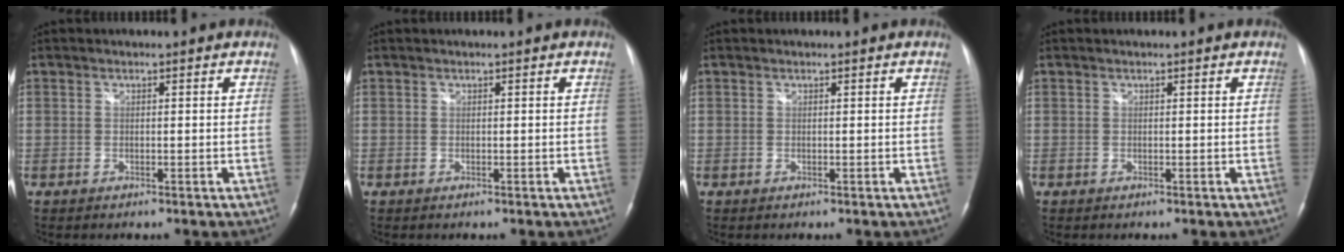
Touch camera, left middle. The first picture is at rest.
{"total": 0.0}
{"total": 0.0}
{"total": 0.0}